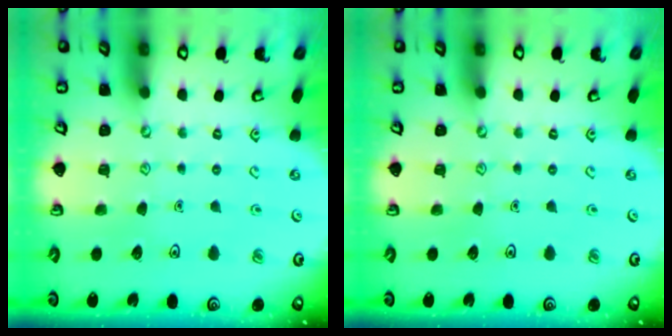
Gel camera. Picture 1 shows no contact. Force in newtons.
{"total": 0.0}